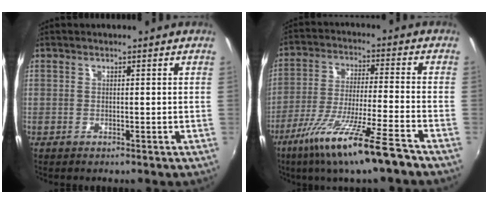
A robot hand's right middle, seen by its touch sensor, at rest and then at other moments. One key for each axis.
{"total": 15.1, "fx": -10.3, "fy": 0.3, "fz": 11.0, "tx": -0.217, "ty": -0.041, "tz": -0.177}